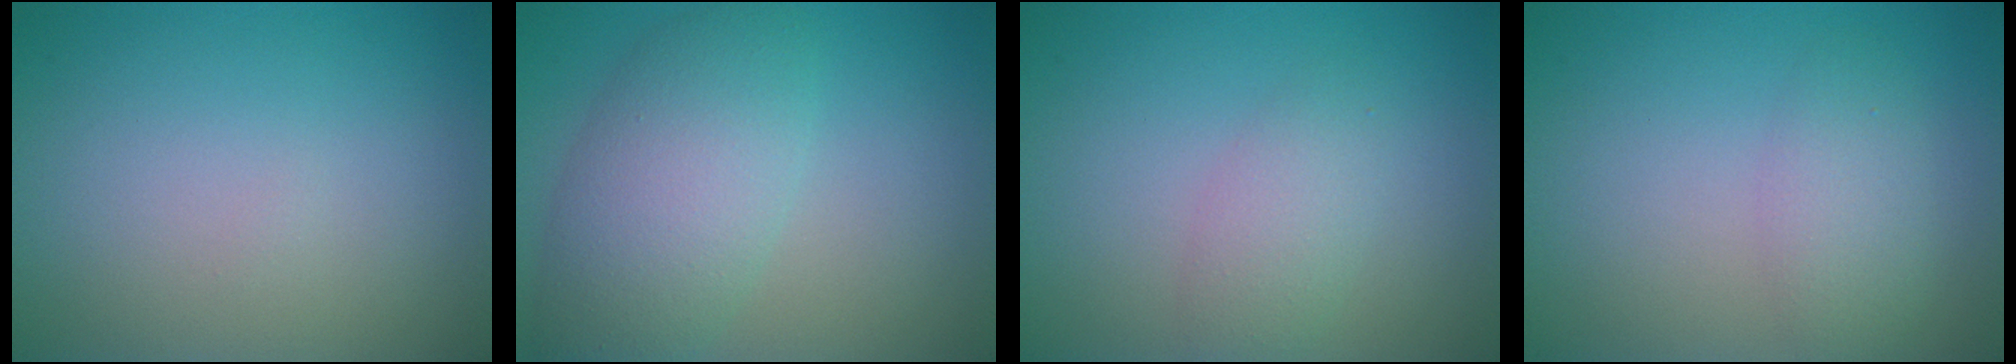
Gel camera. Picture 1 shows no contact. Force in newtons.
{"total": 6.2, "press": 6.2, "slide": 0.1}
{"total": 2.3, "press": 2.3, "slide": 0.1}
{"total": 2.5, "press": 2.5, "slide": 0.1}